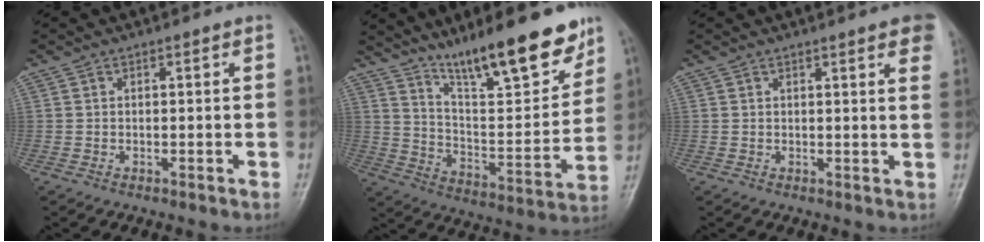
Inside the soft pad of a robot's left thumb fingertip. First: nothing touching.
{"total": 19.5, "force": [14.3, 4.3, 12.6], "torque": [-0.160, -0.080, 0.242]}
{"total": 7.6, "force": [4.6, 1.4, 5.8], "torque": [-0.052, -0.005, 0.044]}